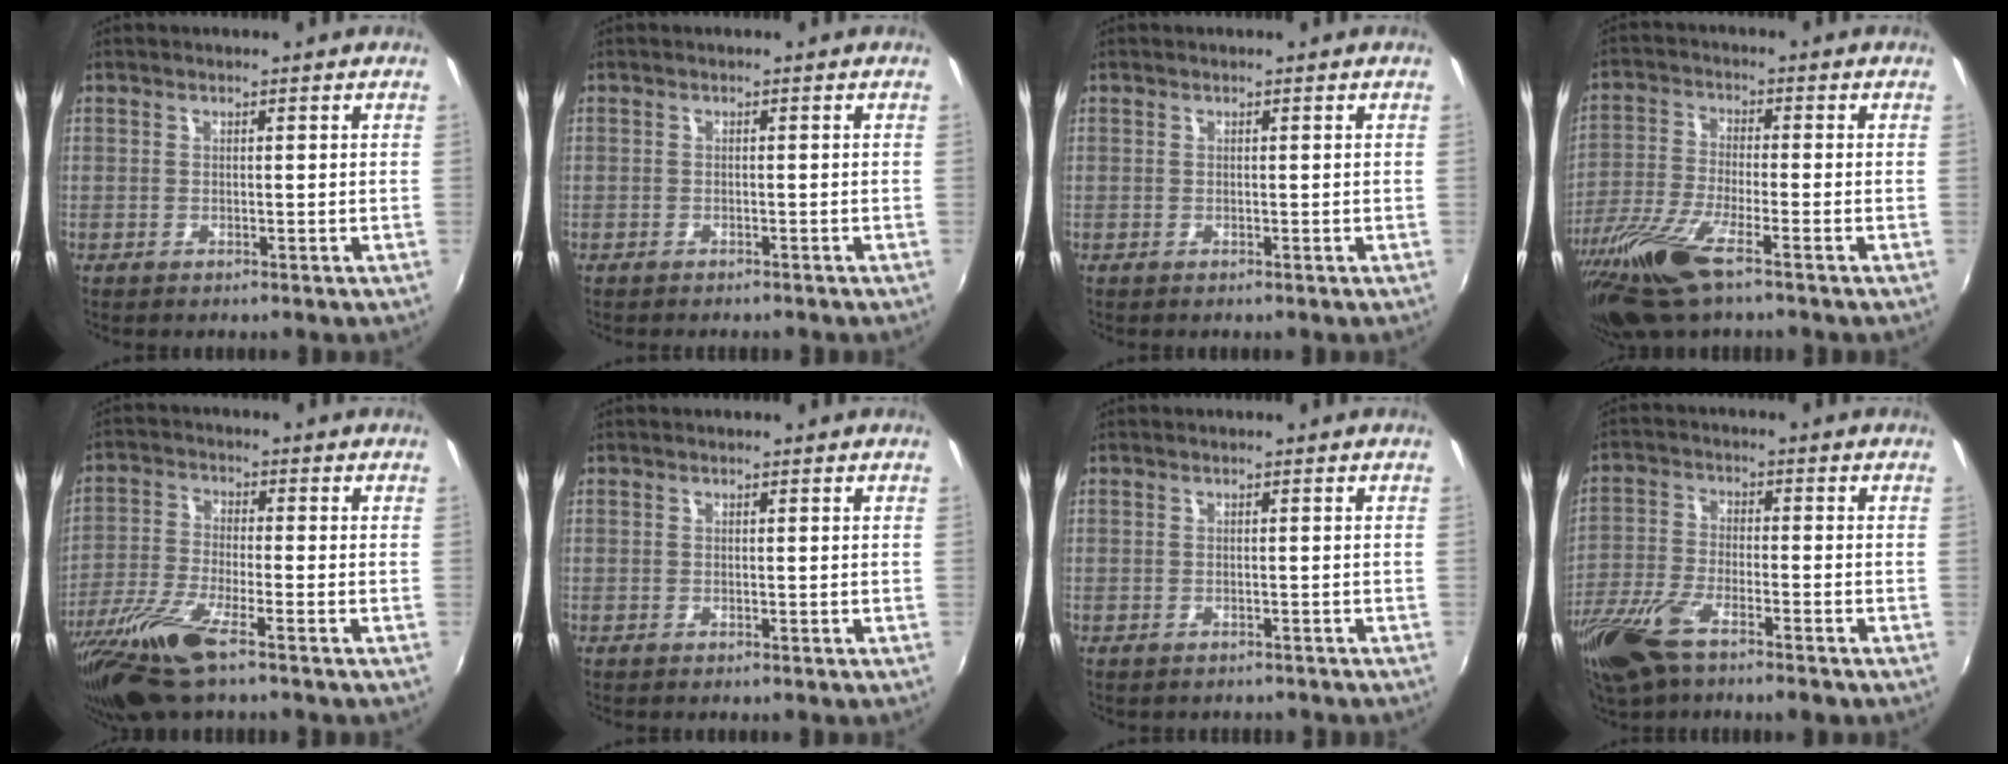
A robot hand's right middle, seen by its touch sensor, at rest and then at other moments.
{"total": 1.2, "force": [-1.0, 0.7, 0.0], "torque": [-0.006, -0.001, -0.017]}
{"total": 0.0}
{"total": 12.9, "force": [-8.2, 2.8, 9.5], "torque": [-0.211, -0.040, -0.163]}
{"total": 11.9, "force": [-8.0, 1.9, 8.6], "torque": [-0.189, -0.037, -0.157]}
{"total": 0.0}
{"total": 2.1, "force": [-1.7, 0.9, 0.6], "torque": [-0.014, -0.009, -0.024]}
{"total": 12.8, "force": [-8.6, 4.2, 8.5], "torque": [-0.197, -0.034, -0.171]}